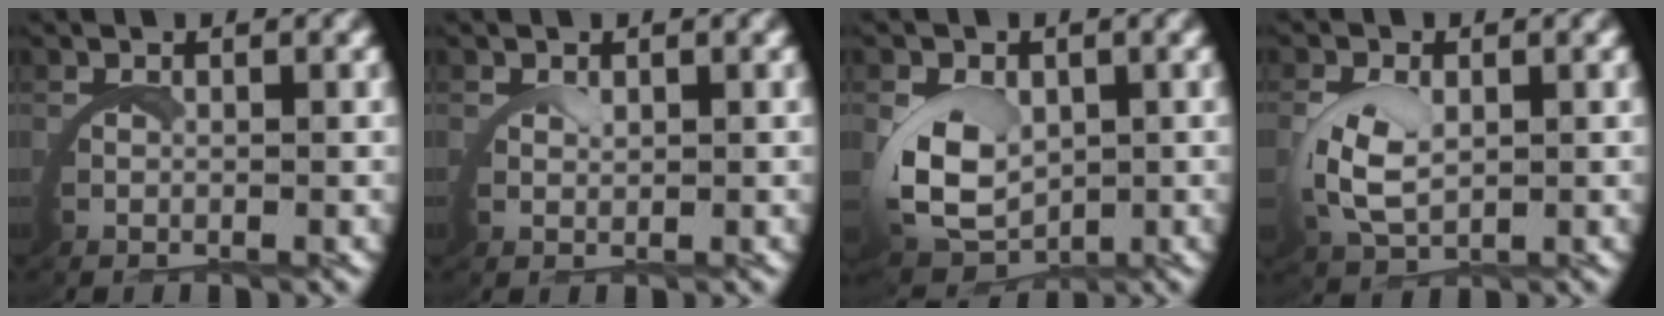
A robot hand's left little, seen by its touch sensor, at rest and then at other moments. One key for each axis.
{"total": 1.2, "fx": 1.1, "fy": -0.5, "fz": 0.1, "tx": -0.006, "ty": -0.003, "tz": 0.024}
{"total": 6.0, "fx": 0.3, "fy": 4.4, "fz": 4.1, "tx": -0.115, "ty": -0.028, "tz": 0.021}
{"total": 3.4, "fx": 0.7, "fy": 1.8, "fz": 2.8, "tx": -0.082, "ty": -0.005, "tz": 0.023}